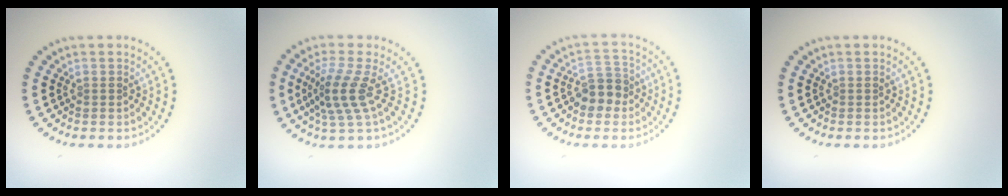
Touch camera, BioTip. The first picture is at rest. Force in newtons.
{"total": 3.6, "press": 2.6, "slide": 2.4}
{"total": 3.3, "press": 3.0, "slide": 1.2}
{"total": 0.0}